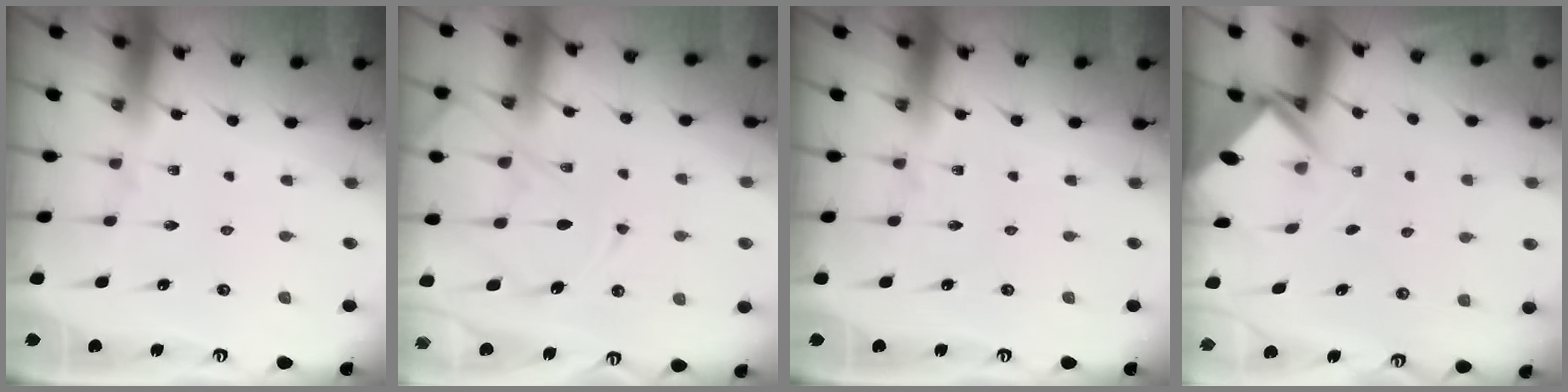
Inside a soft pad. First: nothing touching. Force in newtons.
{"total": 13.5, "press": 13.5, "slide": 1.3}
{"total": 0.0}
{"total": 2.6, "press": 2.6, "slide": 0.2}